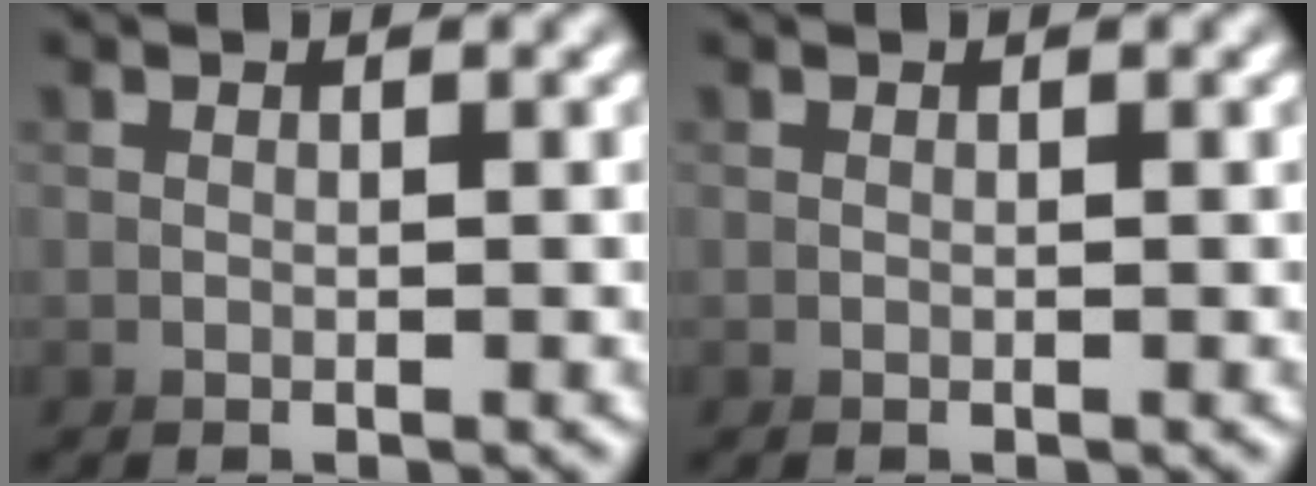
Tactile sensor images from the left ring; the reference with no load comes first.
{"total": 0.0}